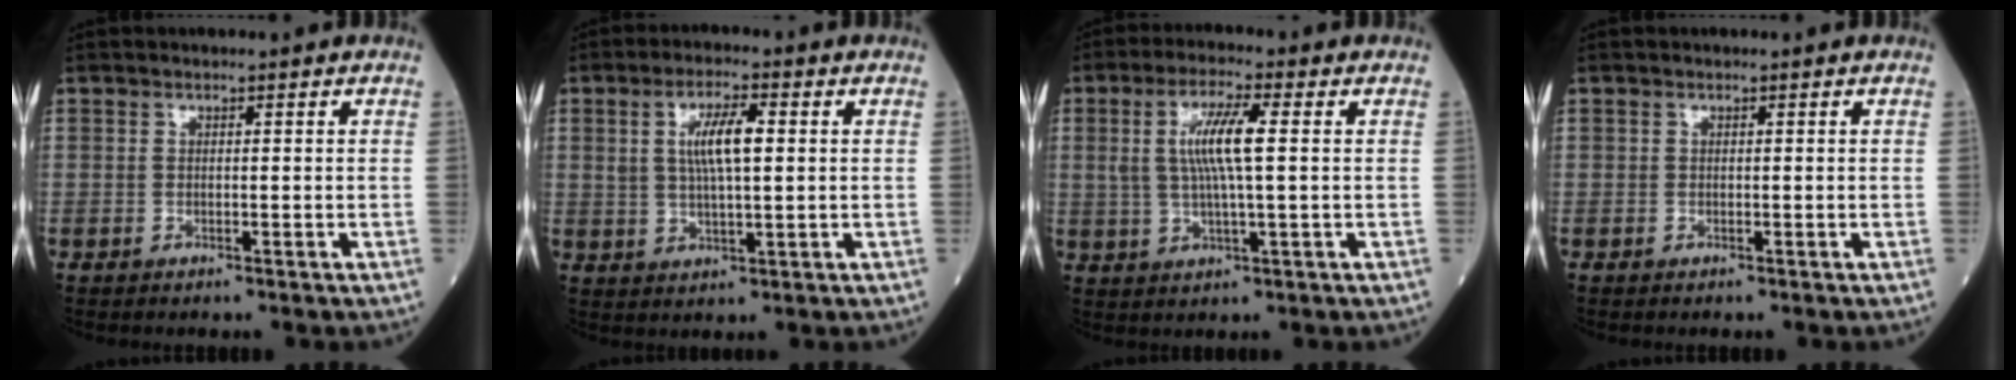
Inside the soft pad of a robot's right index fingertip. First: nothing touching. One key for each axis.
{"total": 6.8, "fx": 1.5, "fy": 1.5, "fz": 6.5, "tx": -0.123, "ty": 0.008, "tz": 0.031}
{"total": 7.9, "fx": 1.4, "fy": 0.7, "fz": 7.7, "tx": -0.158, "ty": 0.006, "tz": 0.027}
{"total": 0.0}